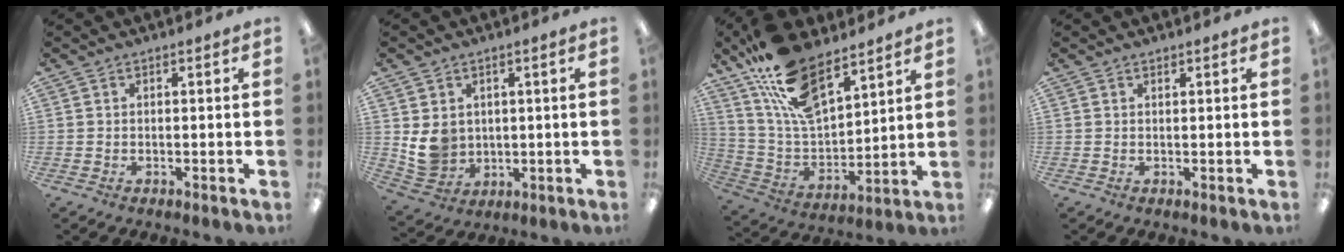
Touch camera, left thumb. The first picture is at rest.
{"total": 7.3, "force": [2.0, 6.5, 2.7], "torque": [-0.055, -0.007, 0.043]}
{"total": 18.5, "force": [12.6, 8.1, 10.9], "torque": [-0.231, -0.065, 0.226]}
{"total": 0.6, "force": [0.6, 0.2, 0.2], "torque": [-0.003, 0.000, 0.011]}